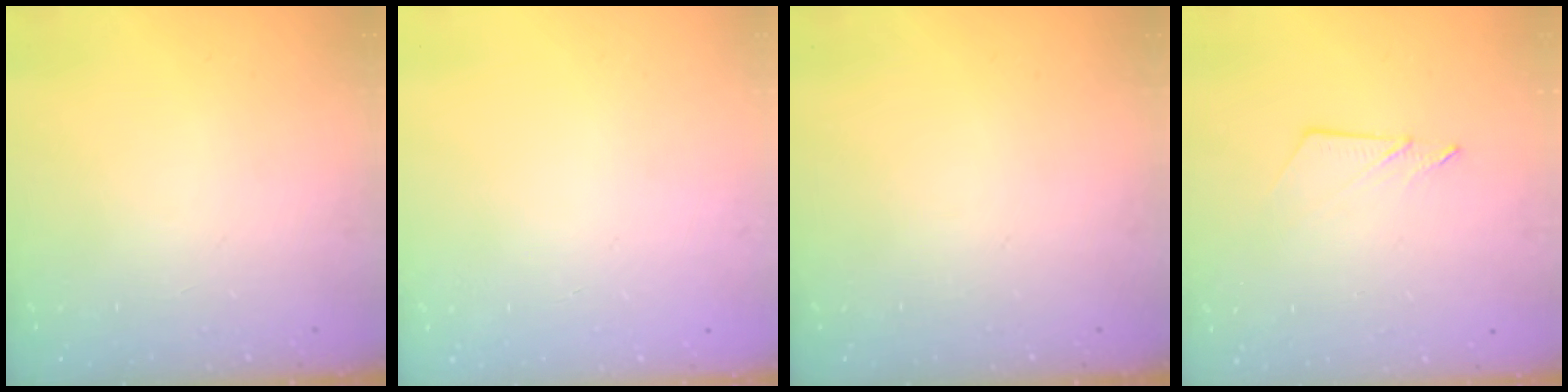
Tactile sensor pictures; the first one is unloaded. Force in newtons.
{"total": 0.0}
{"total": 0.0}
{"total": 4.5, "press": 4.5, "slide": 0.1}